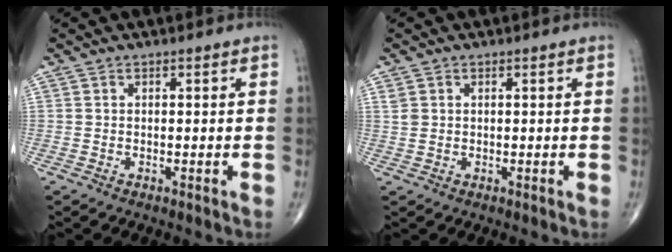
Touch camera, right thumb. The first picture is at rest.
{"total": 1.7, "force": [0.6, 1.4, 0.9], "torque": [-0.017, 0.002, 0.016]}